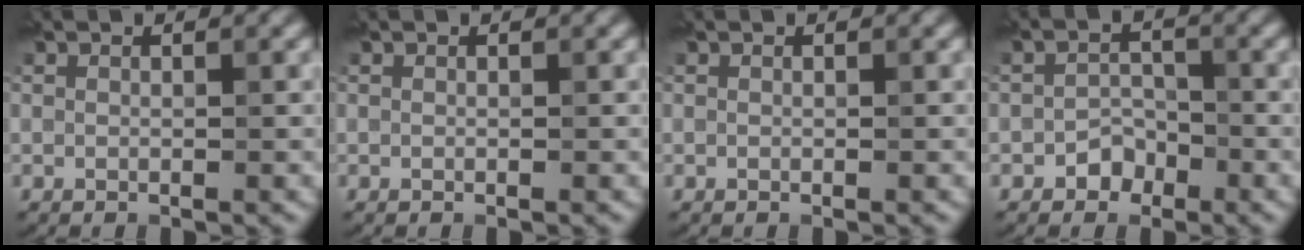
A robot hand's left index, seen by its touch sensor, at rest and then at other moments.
{"total": 0.0}
{"total": 0.0}
{"total": 3.2, "force": [-2.9, 0.2, -1.1], "torque": [-0.003, -0.013, -0.023]}